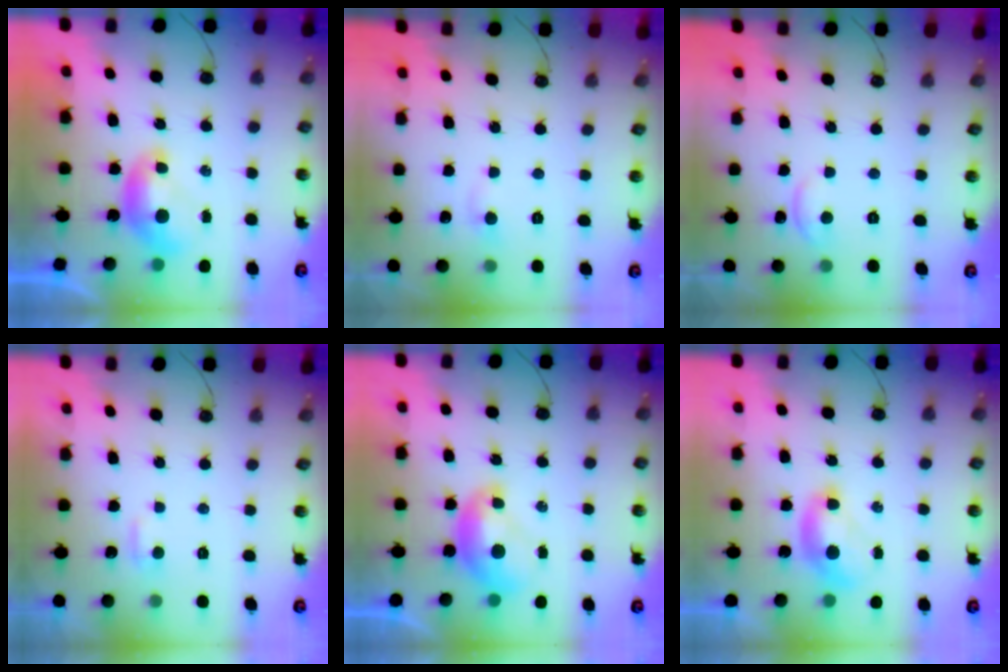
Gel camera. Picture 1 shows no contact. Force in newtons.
{"total": 0.6, "press": 0.2, "slide": 0.5}
{"total": 1.9, "press": 1.9, "slide": 0.4}
{"total": 2.5, "press": 2.5, "slide": 0.3}
{"total": 1.1, "press": 1.1, "slide": 0.2}
{"total": 1.6, "press": 1.4, "slide": 0.8}